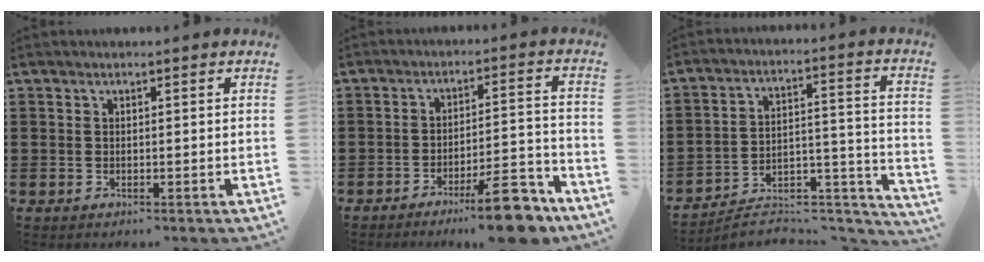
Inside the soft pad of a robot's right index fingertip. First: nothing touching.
{"total": 10.6, "force": [-8.0, 1.7, 6.7], "torque": [-0.093, 0.025, -0.140]}
{"total": 6.0, "force": [-5.3, 2.1, 1.7], "torque": [-0.023, 0.010, -0.103]}